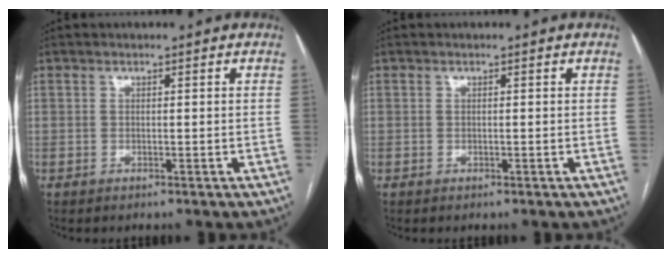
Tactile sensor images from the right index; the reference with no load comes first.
{"total": 0.0}